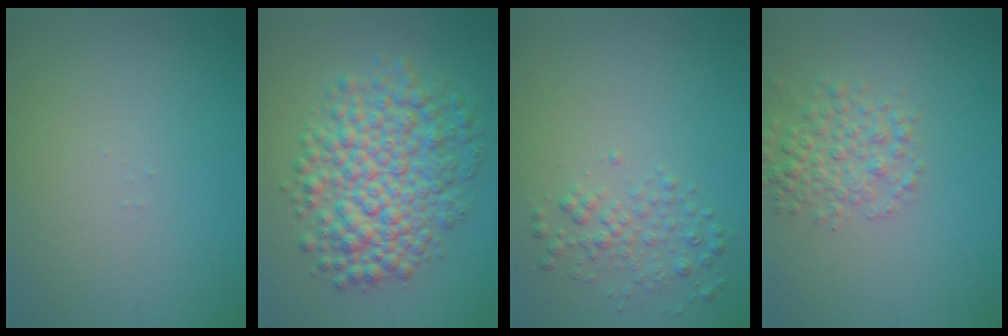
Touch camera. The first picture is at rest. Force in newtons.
{"total": 7.8, "press": 7.8, "slide": 0.2}
{"total": 2.0, "press": 2.0, "slide": 0.1}
{"total": 3.2, "press": 3.2, "slide": 0.1}